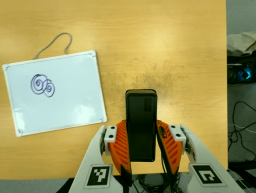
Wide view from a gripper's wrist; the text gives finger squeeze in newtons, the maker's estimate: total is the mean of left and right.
{"total": 3.9, "left": 2.6, "right": 5.3}